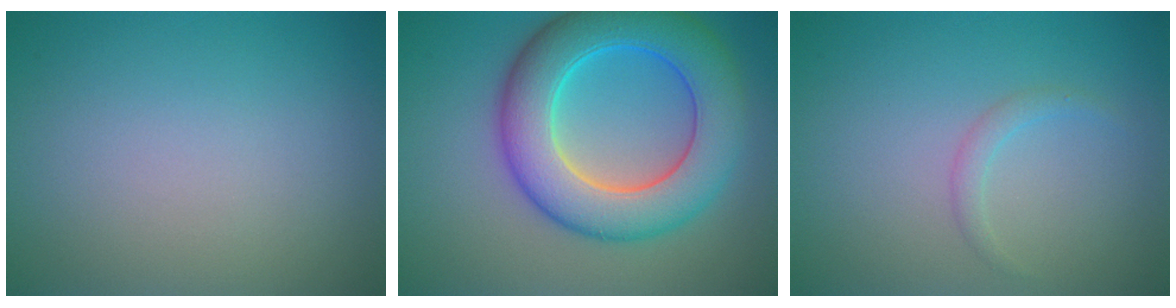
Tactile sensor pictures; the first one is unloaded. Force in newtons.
{"total": 9.6, "press": 9.6, "slide": 0.2}
{"total": 1.1, "press": 1.1, "slide": 0.1}